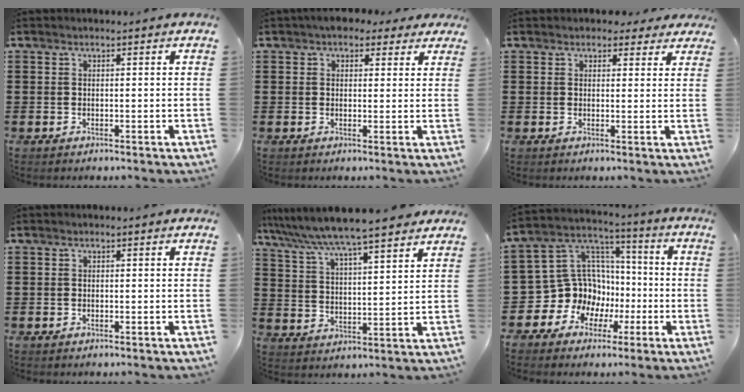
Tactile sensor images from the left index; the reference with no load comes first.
{"total": 3.6, "force": [2.6, 2.1, 1.2], "torque": [-0.027, 0.006, 0.046]}
{"total": 2.4, "force": [2.1, 1.1, 0.5], "torque": [-0.001, -0.002, 0.036]}
{"total": 0.0}
{"total": 6.2, "force": [5.7, -0.1, 2.5], "torque": [-0.074, -0.032, 0.093]}
{"total": 11.8, "force": [-2.5, 11.2, 2.7], "torque": [-0.115, -0.013, -0.030]}